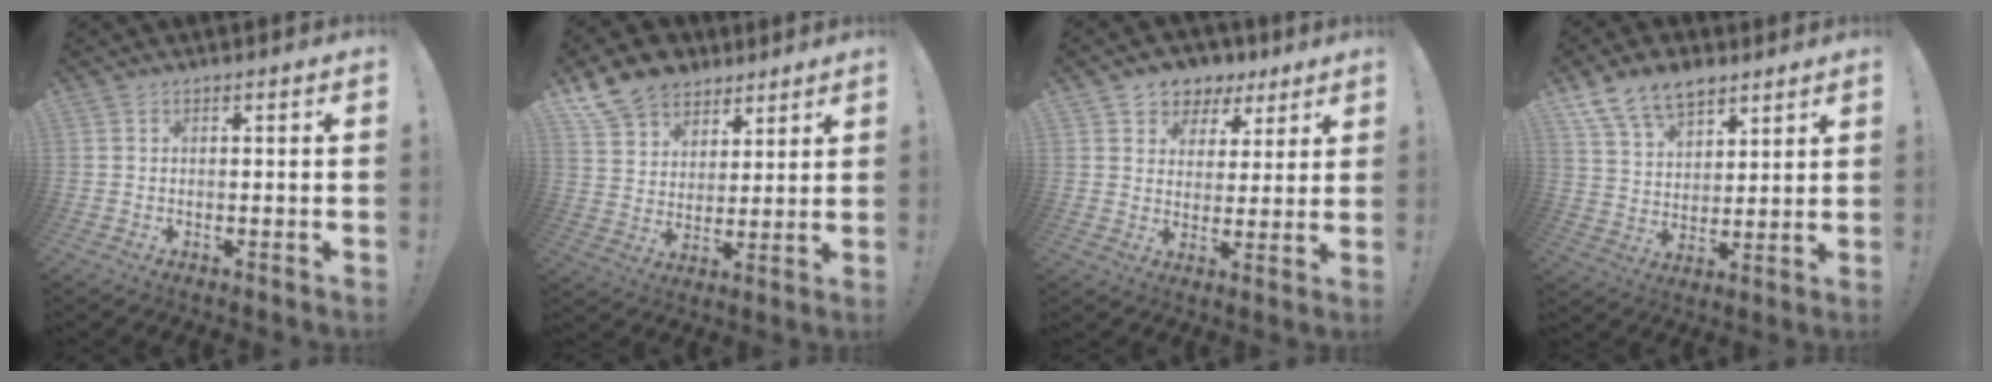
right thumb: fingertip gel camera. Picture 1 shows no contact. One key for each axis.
{"total": 13.2, "fx": 9.2, "fy": 8.7, "fz": 3.7, "tx": -0.067, "ty": -0.059, "tz": 0.180}
{"total": 7.1, "fx": 3.9, "fy": 5.9, "fz": 0.9, "tx": -0.010, "ty": -0.028, "tz": 0.078}
{"total": 12.6, "fx": 8.7, "fy": 7.3, "fz": 5.4, "tx": -0.097, "ty": -0.045, "tz": 0.167}